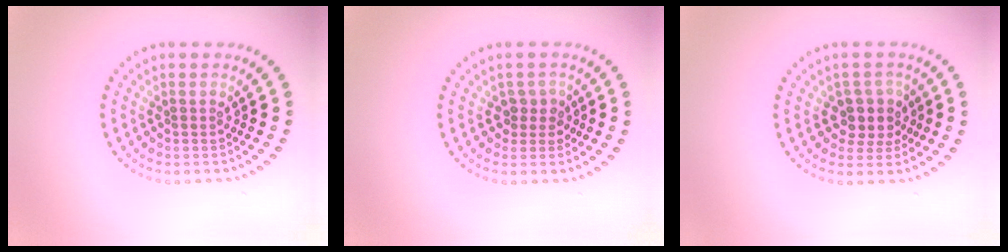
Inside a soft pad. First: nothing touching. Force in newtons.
{"total": 1.7, "press": 1.3, "slide": 1.0}
{"total": 2.8, "press": 2.5, "slide": 1.2}